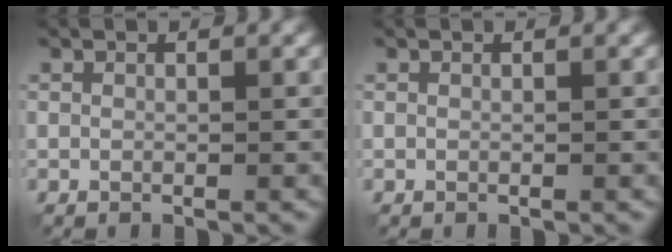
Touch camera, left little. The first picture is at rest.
{"total": 0.0}